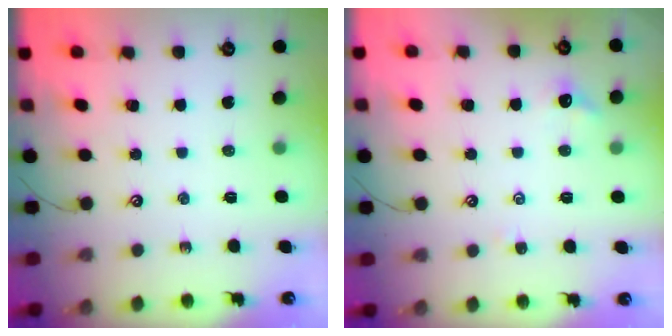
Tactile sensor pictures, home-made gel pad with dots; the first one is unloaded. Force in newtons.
{"total": 1.1, "press": 1.0, "slide": 0.5}